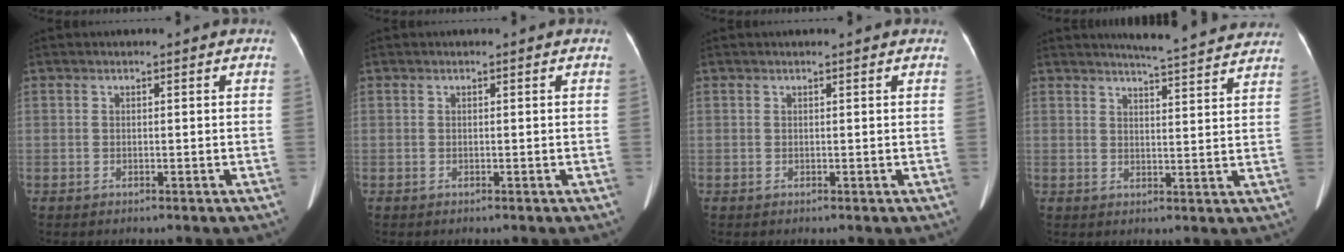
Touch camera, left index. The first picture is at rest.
{"total": 0.0}
{"total": 0.7, "force": [0.6, 0.1, 0.3], "torque": [-0.008, 0.007, 0.009]}
{"total": 12.6, "force": [11.9, 0.4, 4.0], "torque": [-0.052, -0.009, 0.135]}